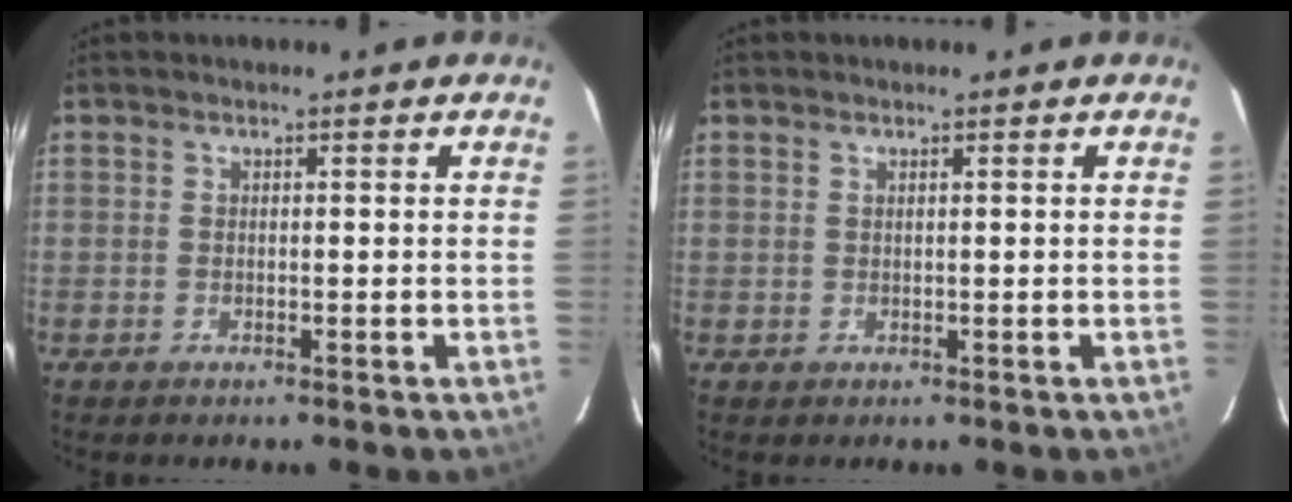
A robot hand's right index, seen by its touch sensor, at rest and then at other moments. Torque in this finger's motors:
{"motor_torque": [-0.64, 0.14, -0.86, -0.21]}